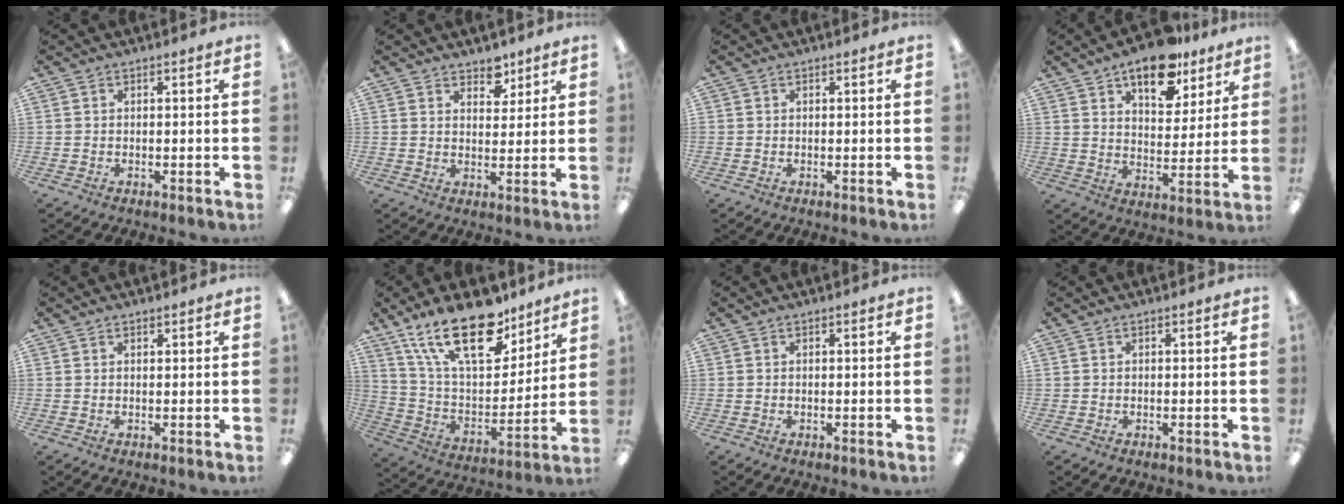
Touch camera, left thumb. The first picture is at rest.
{"total": 5.1, "force": [4.1, 2.8, 1.3], "torque": [0.003, -0.028, 0.069]}
{"total": 0.0}
{"total": 14.6, "force": [10.5, 6.8, 7.5], "torque": [-0.096, -0.057, 0.181]}
{"total": 0.8, "force": [0.7, 0.3, 0.3], "torque": [-0.006, 0.000, 0.013]}
{"total": 24.2, "force": [15.8, 10.6, 14.9], "torque": [-0.276, -0.086, 0.275]}
{"total": 0.0}
{"total": 0.0}